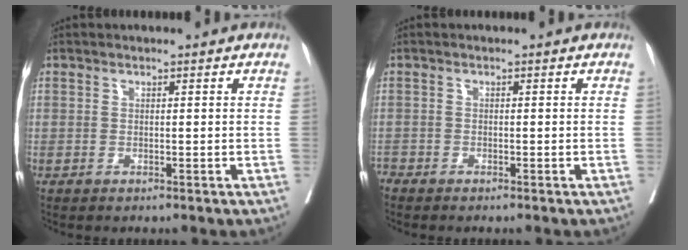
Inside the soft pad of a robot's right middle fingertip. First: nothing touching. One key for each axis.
{"total": 1.0, "fx": -1.0, "fy": 0.2, "fz": 0.0, "tx": 0.003, "ty": -0.002, "tz": -0.020}